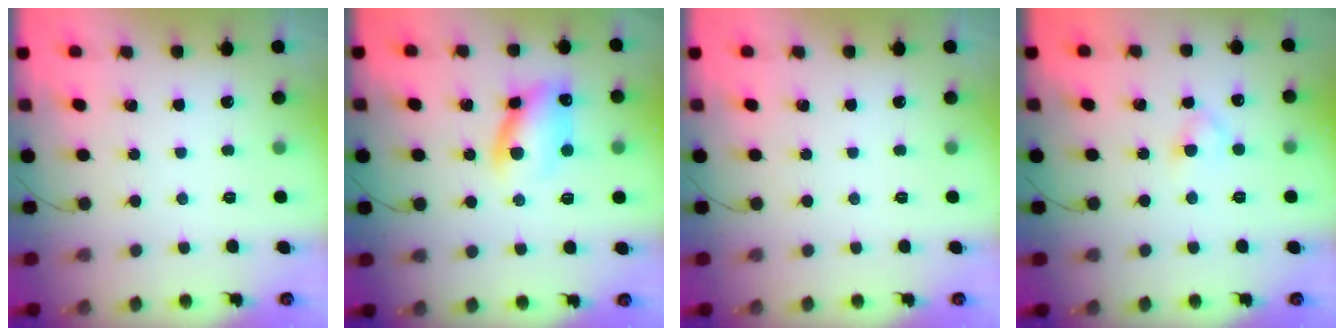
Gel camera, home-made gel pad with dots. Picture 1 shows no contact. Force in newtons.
{"total": 11.0, "press": 10.9, "slide": 1.4}
{"total": 0.0}
{"total": 2.5, "press": 2.2, "slide": 1.1}